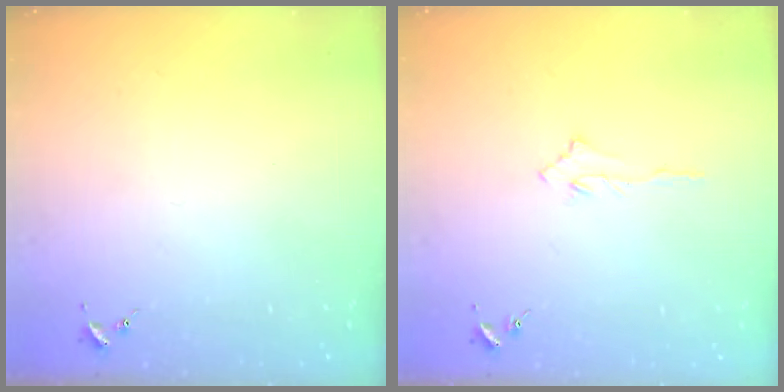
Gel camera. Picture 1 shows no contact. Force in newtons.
{"total": 2.9, "press": 2.9, "slide": 0.4}